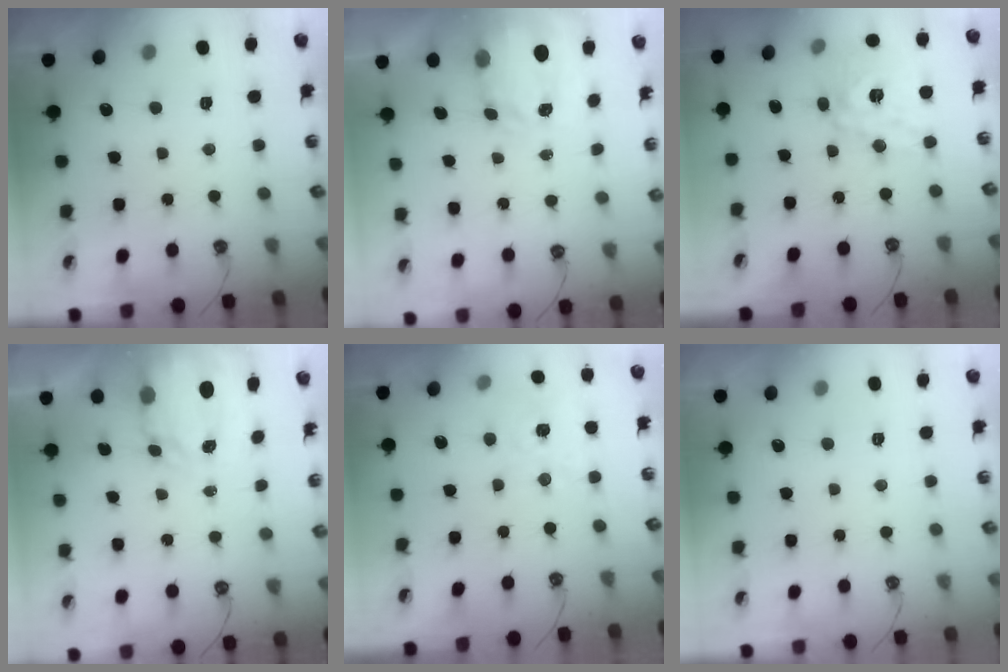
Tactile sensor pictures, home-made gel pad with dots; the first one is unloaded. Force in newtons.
{"total": 3.8, "press": 3.7, "slide": 0.5}
{"total": 13.2, "press": 13.2, "slide": 1.3}
{"total": 3.9, "press": 3.9, "slide": 0.3}
{"total": 1.6, "press": 1.6, "slide": 0.2}
{"total": 0.0}